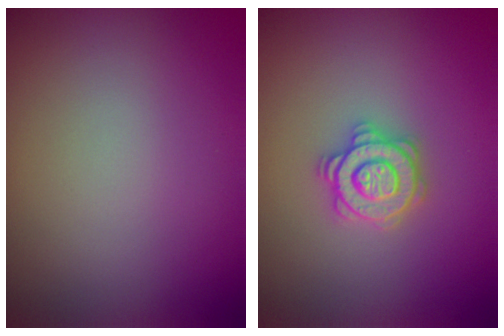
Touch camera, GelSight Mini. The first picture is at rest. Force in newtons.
{"total": 3.3, "press": 3.3, "slide": 0.5}